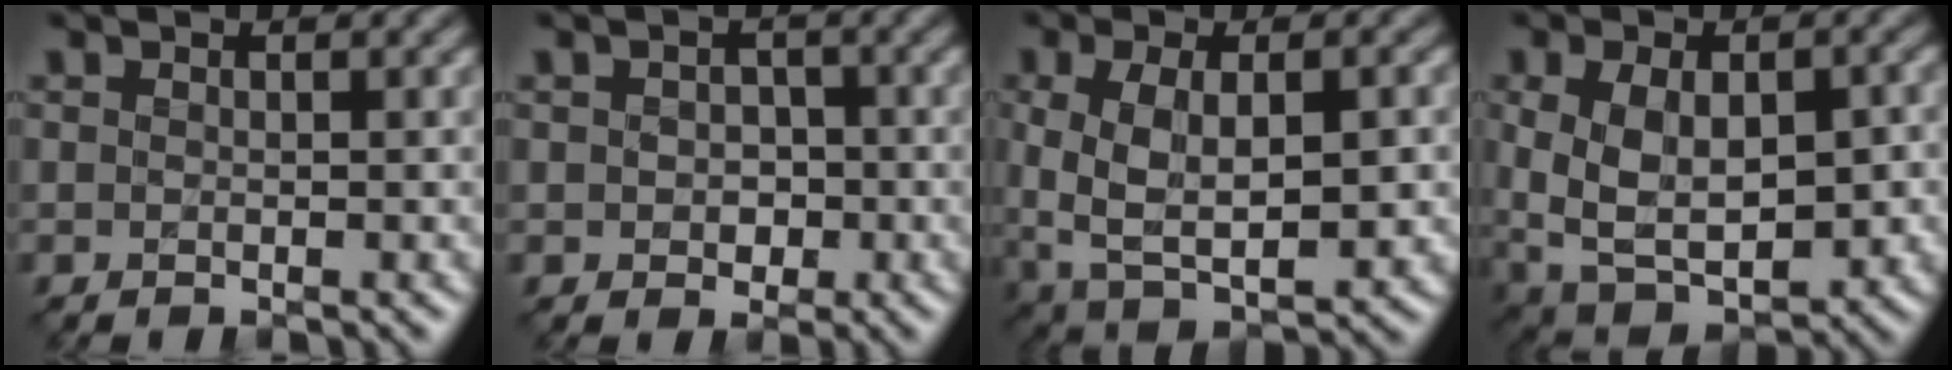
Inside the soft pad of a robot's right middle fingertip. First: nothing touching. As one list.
[{"total": 2.2, "force": [-0.2, 1.9, 1.1], "torque": [-0.015, -0.004, -0.005]}, {"total": 7.5, "force": [-0.3, 3.7, 6.5], "torque": [-0.130, -0.010, 0.000]}, {"total": 8.2, "force": [-0.3, 4.8, 6.6], "torque": [-0.124, -0.013, 0.004]}]